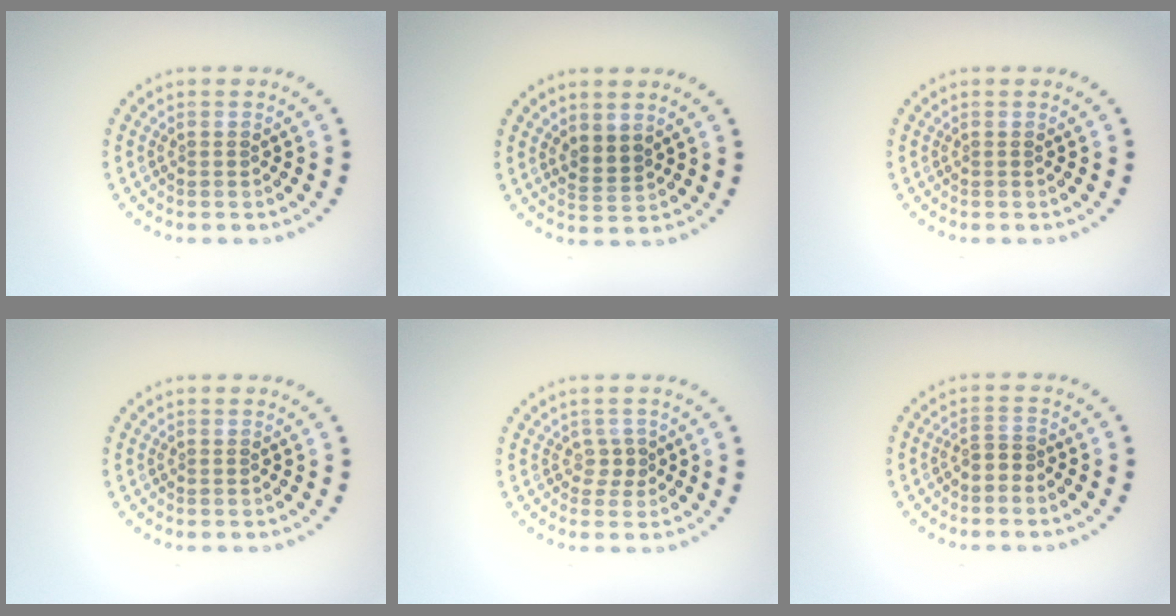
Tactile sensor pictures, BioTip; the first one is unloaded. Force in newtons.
{"total": 1.9, "press": 1.5, "slide": 1.1}
{"total": 0.0}
{"total": 0.0}
{"total": 1.2, "press": 0.9, "slide": 0.7}
{"total": 1.6, "press": 1.3, "slide": 0.9}